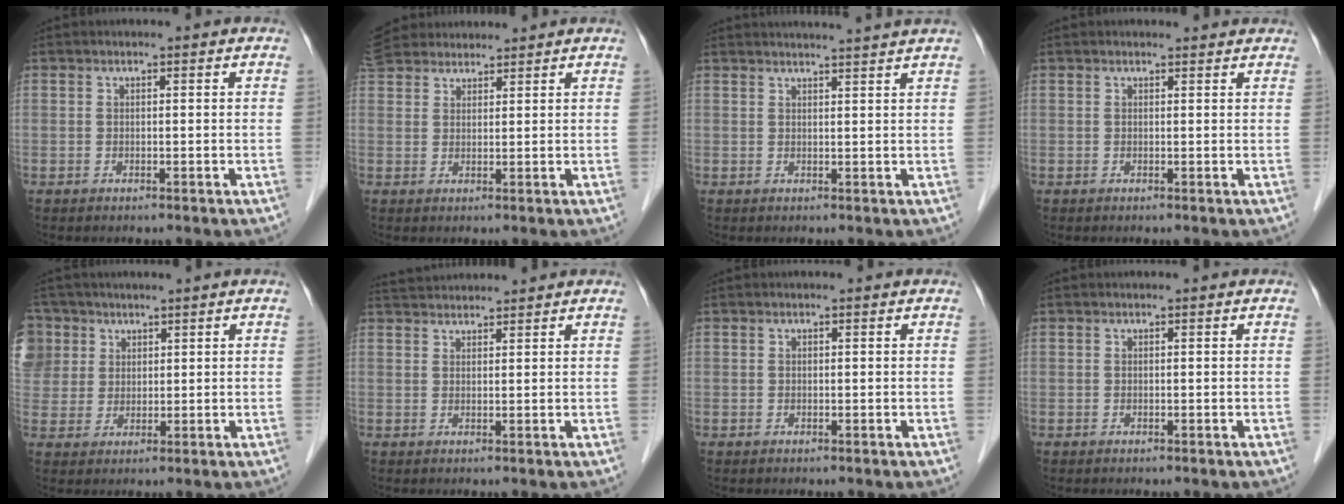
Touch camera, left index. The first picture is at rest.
{"total": 10.3, "force": [9.2, 3.6, 2.8], "torque": [-0.056, 0.049, 0.166]}
{"total": 7.6, "force": [7.2, -1.3, 1.9], "torque": [-0.018, 0.006, 0.080]}
{"total": 2.1, "force": [2.0, 0.4, 0.1], "torque": [-0.009, 0.007, 0.023]}
{"total": 13.8, "force": [6.5, 11.4, 4.3], "torque": [-0.158, 0.048, 0.145]}
{"total": 5.6, "force": [5.5, 0.3, 1.2], "torque": [-0.027, 0.038, 0.097]}
{"total": 0.0}
{"total": 0.0}